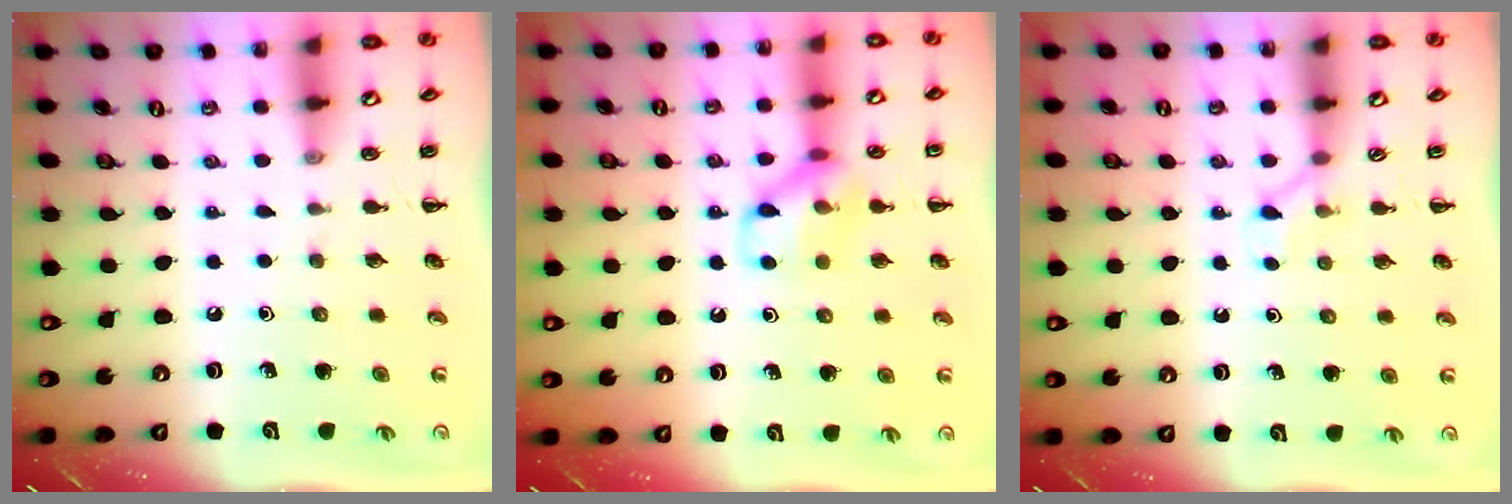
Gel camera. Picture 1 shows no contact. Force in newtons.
{"total": 11.2, "press": 11.1, "slide": 1.2}
{"total": 2.6, "press": 2.5, "slide": 0.9}